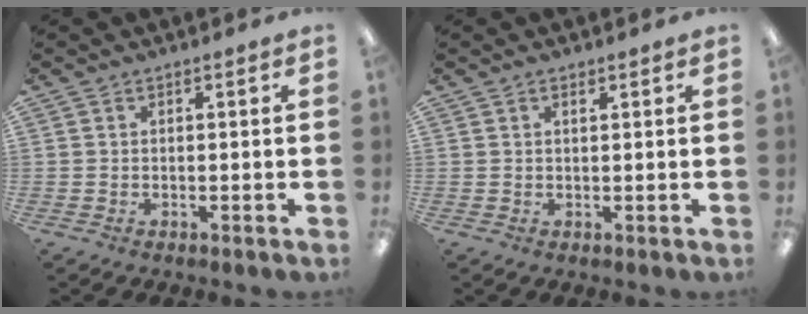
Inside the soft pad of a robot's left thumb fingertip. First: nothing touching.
{"total": 0.9, "force": [0.7, 0.4, 0.5], "torque": [-0.003, -0.003, 0.011]}